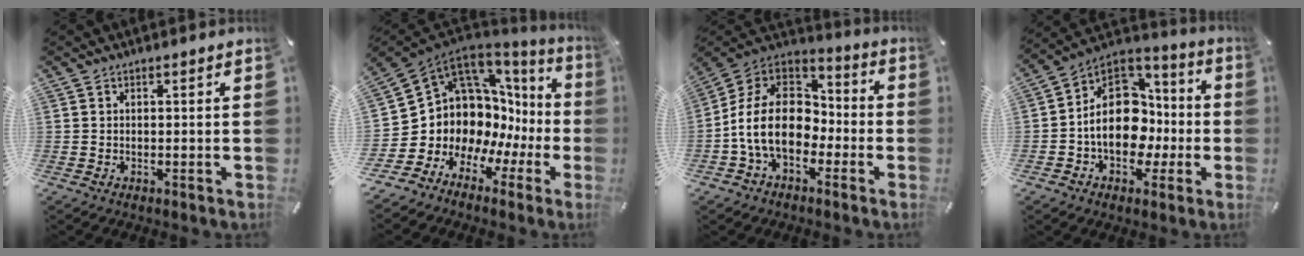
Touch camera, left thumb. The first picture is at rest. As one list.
[{"total": 11.1, "force": [2.6, 9.8, 4.6], "torque": [-0.097, -0.077, 0.068]}, {"total": 15.5, "force": [-4.3, 11.4, 9.7], "torque": [-0.218, 0.027, -0.079]}, {"total": 16.1, "force": [-1.9, 12.5, 10.0], "torque": [-0.184, 0.002, -0.032]}]